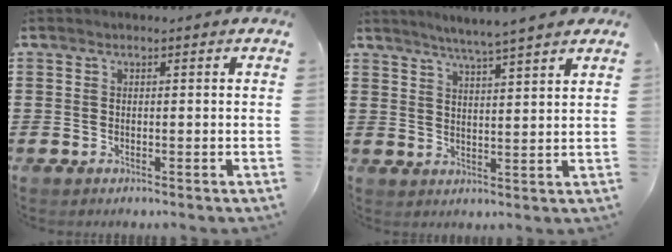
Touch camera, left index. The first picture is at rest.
{"total": 4.1, "force": [3.7, -0.9, 1.4], "torque": [-0.041, -0.017, 0.064]}